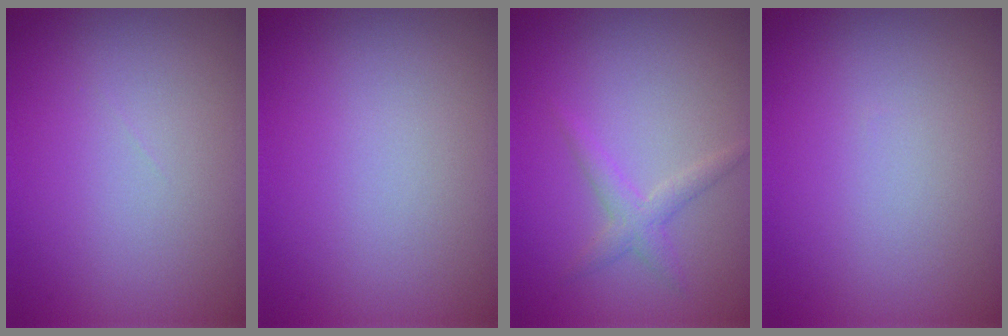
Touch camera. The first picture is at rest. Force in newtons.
{"total": 0.0}
{"total": 1.8, "press": 1.8, "slide": 0.1}
{"total": 0.0}